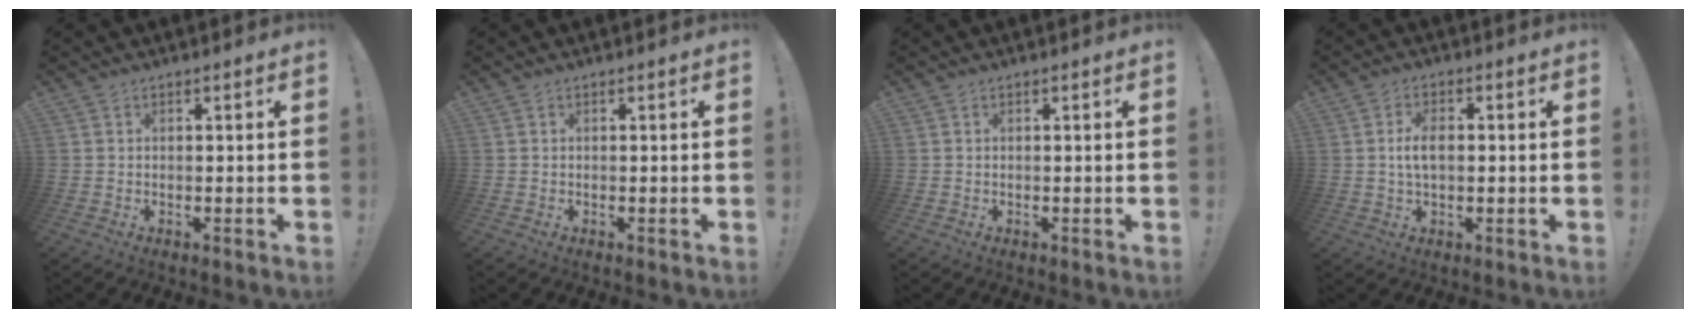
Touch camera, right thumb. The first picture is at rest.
{"total": 0.0}
{"total": 0.0}
{"total": 5.1, "force": [0.2, 2.8, 4.3], "torque": [-0.076, 0.004, 0.003]}